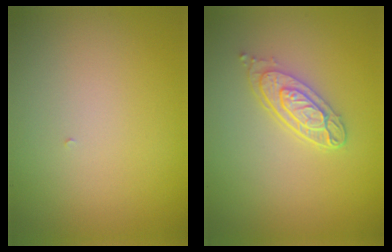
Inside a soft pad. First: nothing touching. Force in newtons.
{"total": 3.7, "press": 3.0, "slide": 2.2}